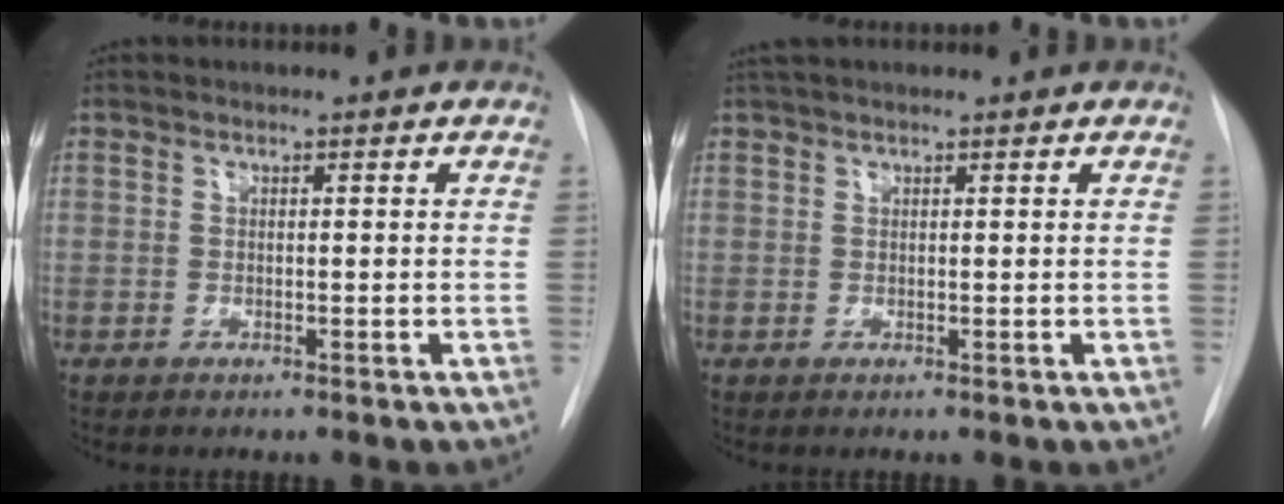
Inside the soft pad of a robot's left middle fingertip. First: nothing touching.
{"total": 3.4, "force": [2.9, 0.6, 1.7], "torque": [-0.027, 0.036, 0.050]}